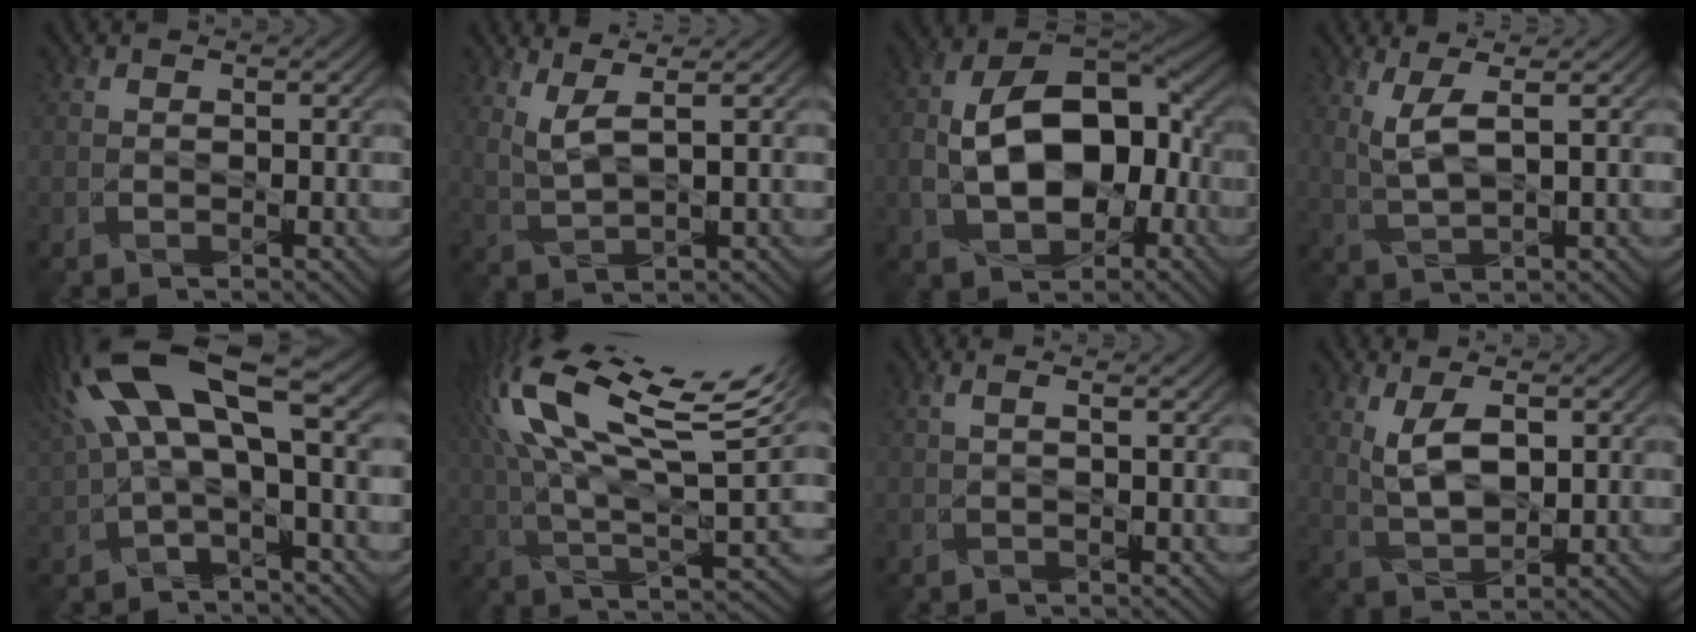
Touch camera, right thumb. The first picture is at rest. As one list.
[{"total": 3.7, "force": [2.1, 0.8, 2.9], "torque": [-0.076, 0.002, 0.053]}, {"total": 13.2, "force": [-1.7, 8.3, 10.1], "torque": [-0.187, 0.002, -0.033]}, {"total": 4.0, "force": [1.7, 0.8, 3.5], "torque": [-0.091, 0.000, 0.042]}, {"total": 14.3, "force": [4.3, 4.9, 12.7], "torque": [-0.283, 0.018, 0.086]}, {"total": 19.4, "force": [7.8, 7.1, 16.3], "torque": [-0.343, 0.039, 0.130]}, {"total": 1.2, "force": [0.3, 0.1, 1.2], "torque": [-0.021, 0.004, 0.000]}, {"total": 5.6, "force": [1.8, 2.7, 4.6], "torque": [-0.107, -0.002, 0.039]}]